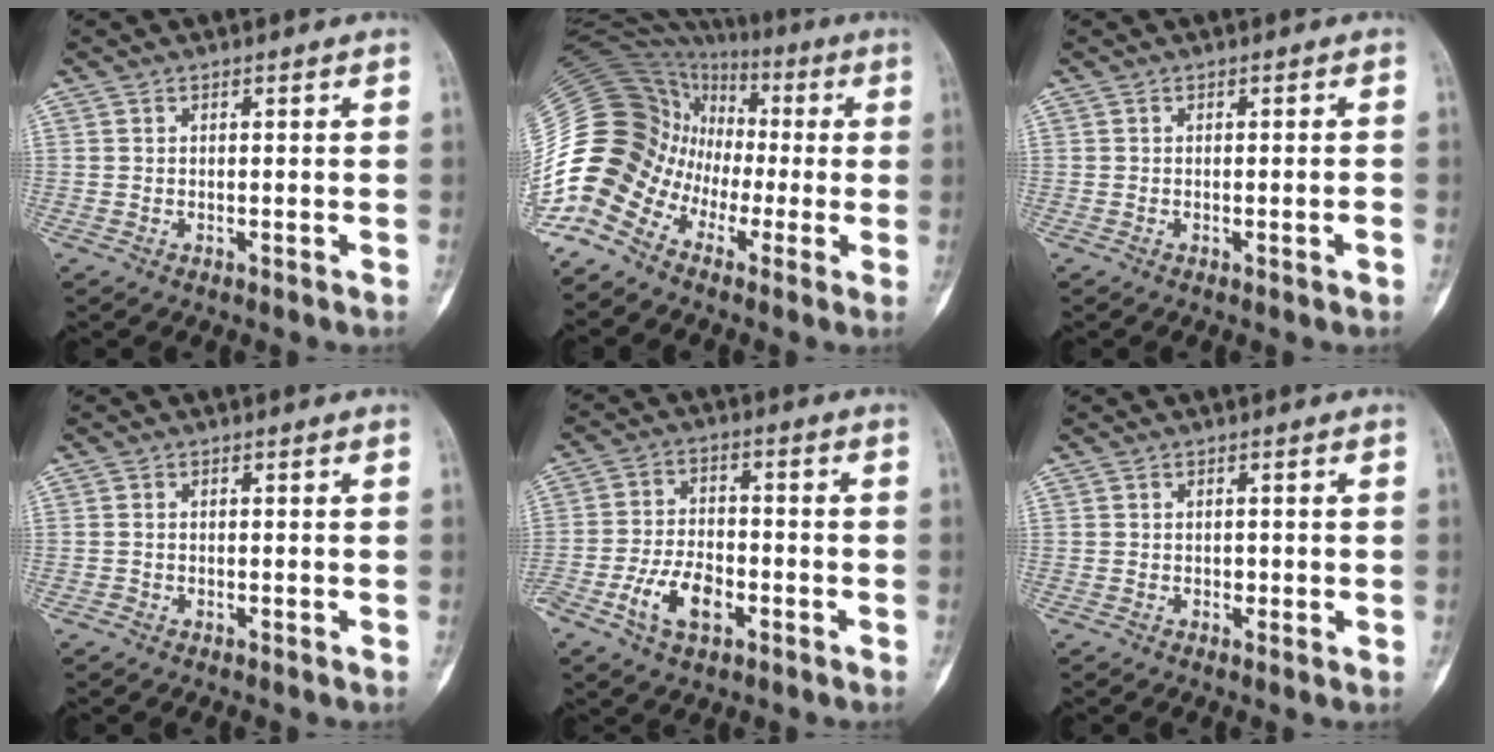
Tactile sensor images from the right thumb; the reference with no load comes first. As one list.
[{"total": 17.6, "force": [-5.7, 14.4, 8.4], "torque": [-0.161, 0.078, -0.109]}, {"total": 1.6, "force": [-0.5, 0.3, 1.5], "torque": [-0.024, 0.004, -0.005]}, {"total": 0.5, "force": [-0.2, 0.4, 0.1], "torque": [0.001, 0.003, -0.005]}, {"total": 8.8, "force": [-3.8, 5.0, 6.2], "torque": [-0.112, 0.021, -0.070]}, {"total": 1.2, "force": [-0.2, 0.8, 0.8], "torque": [-0.005, 0.001, -0.003]}]